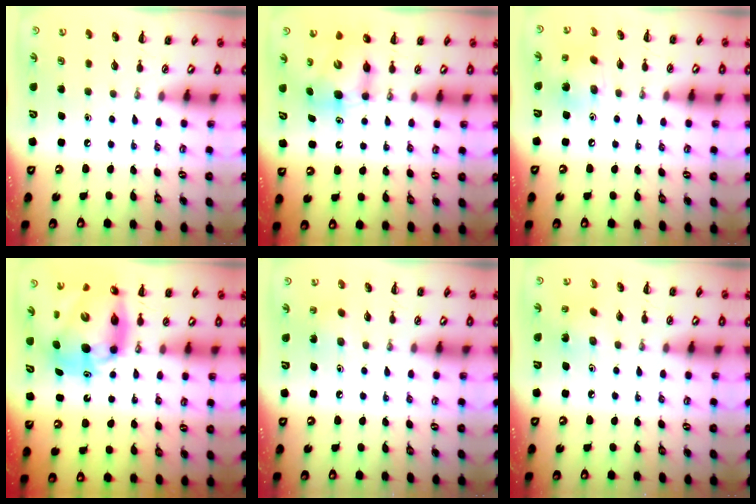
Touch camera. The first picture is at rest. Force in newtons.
{"total": 6.2, "press": 6.0, "slide": 1.3}
{"total": 6.4, "press": 6.2, "slide": 1.7}
{"total": 14.6, "press": 14.0, "slide": 3.9}
{"total": 3.2, "press": 3.0, "slide": 1.0}
{"total": 1.8, "press": 1.7, "slide": 0.7}